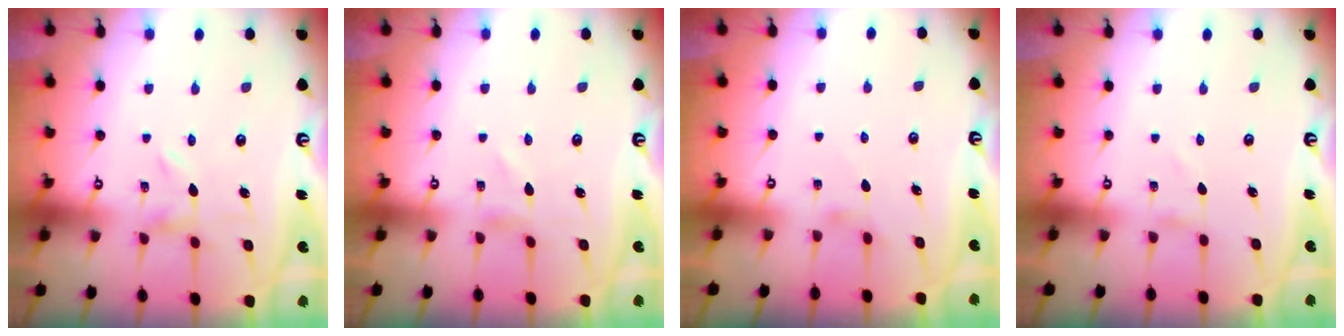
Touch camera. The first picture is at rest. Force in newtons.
{"total": 0.8, "press": 0.8, "slide": 0.1}
{"total": 1.3, "press": 1.2, "slide": 0.3}
{"total": 0.0}